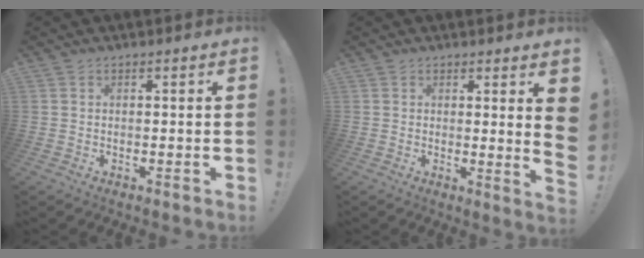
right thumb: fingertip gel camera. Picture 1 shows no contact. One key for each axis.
{"total": 4.7, "fx": 2.0, "fy": -0.6, "fz": 4.2, "tx": -0.050, "ty": -0.031, "tz": 0.031}